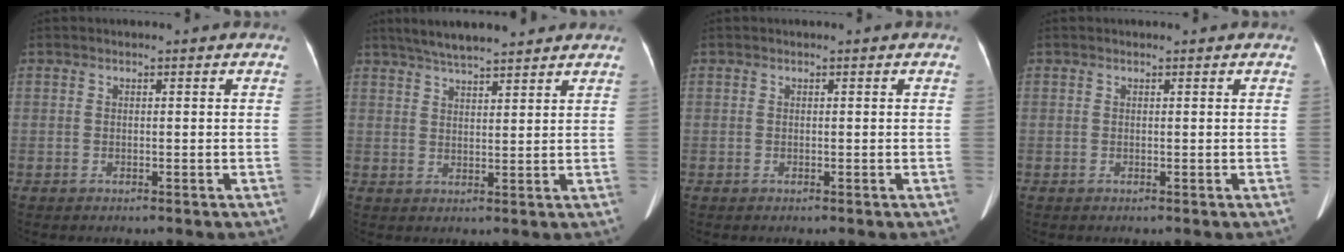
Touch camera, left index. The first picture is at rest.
{"total": 9.4, "force": [8.2, 1.2, 4.5], "torque": [-0.071, 0.027, 0.123]}
{"total": 0.0}
{"total": 0.8, "force": [0.8, 0.1, 0.2], "torque": [-0.009, 0.010, 0.008]}